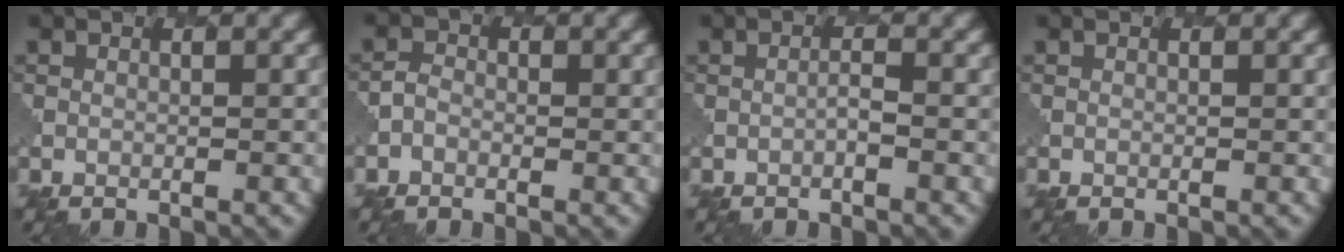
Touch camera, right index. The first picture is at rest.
{"total": 1.0, "force": [-0.6, 0.8, 0.2], "torque": [-0.003, 0.002, -0.016]}
{"total": 0.6, "force": [-0.2, 0.0, 0.5], "torque": [-0.010, 0.004, -0.003]}
{"total": 0.0}